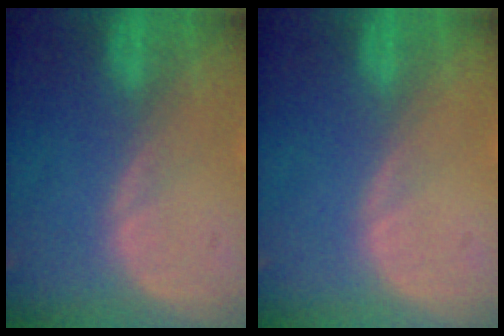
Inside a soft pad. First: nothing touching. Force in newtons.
{"total": 0.0}